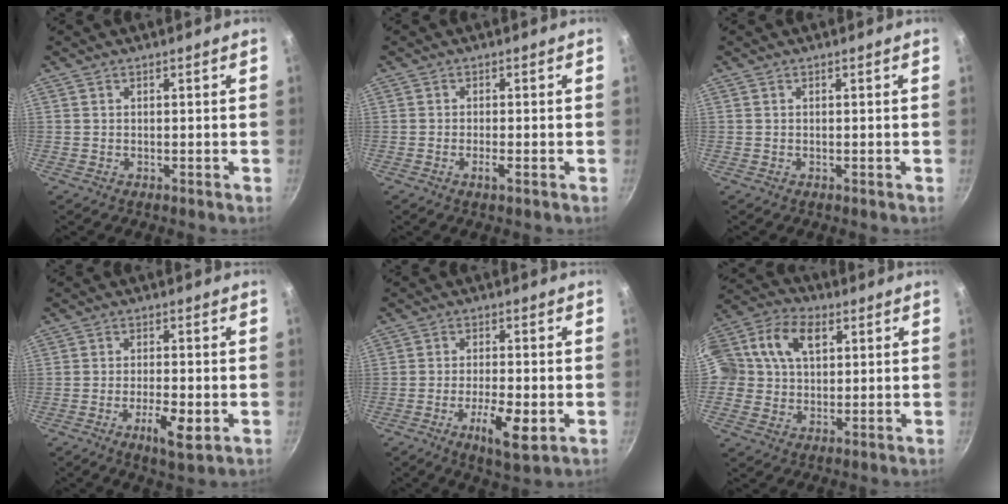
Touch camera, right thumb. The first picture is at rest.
{"total": 1.8, "force": [-0.8, 0.3, 1.6], "torque": [-0.034, 0.004, -0.018]}
{"total": 0.0}
{"total": 6.3, "force": [-2.2, 1.9, 5.6], "torque": [-0.096, 0.008, -0.035]}
{"total": 8.1, "force": [-2.7, 2.4, 7.2], "torque": [-0.125, 0.005, -0.043]}
{"total": 17.0, "force": [4.4, 12.9, 10.2], "torque": [-0.202, 0.030, 0.063]}